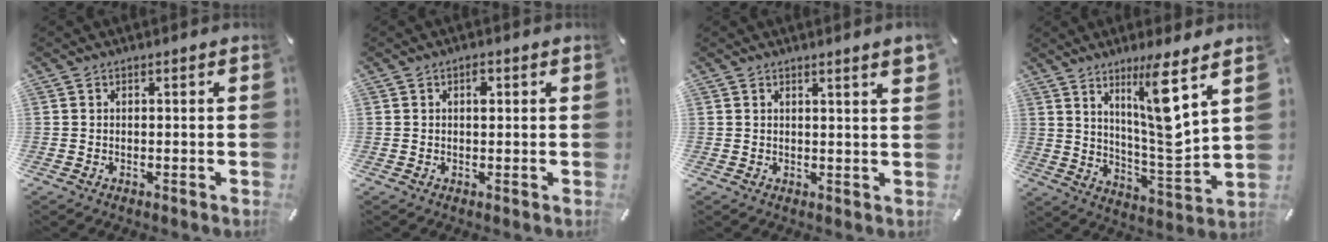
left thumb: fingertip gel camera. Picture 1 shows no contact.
{"total": 1.9, "force": [0.5, 1.0, 1.5], "torque": [-0.017, -0.002, 0.004]}
{"total": 2.8, "force": [1.6, 0.0, 2.2], "torque": [-0.045, -0.002, 0.029]}
{"total": 14.0, "force": [7.5, 1.9, 11.7], "torque": [-0.197, -0.049, 0.114]}